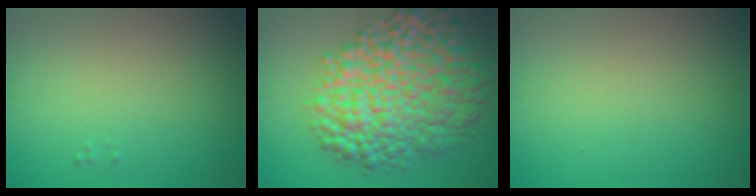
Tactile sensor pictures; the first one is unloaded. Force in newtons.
{"total": 11.6, "press": 11.6, "slide": 0.3}
{"total": 0.0}